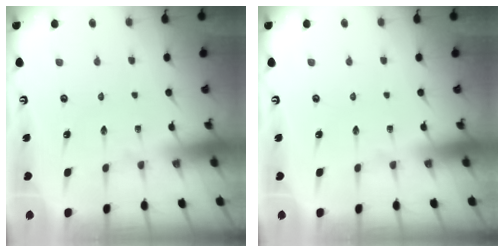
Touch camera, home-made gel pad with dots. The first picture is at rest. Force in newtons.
{"total": 0.0}